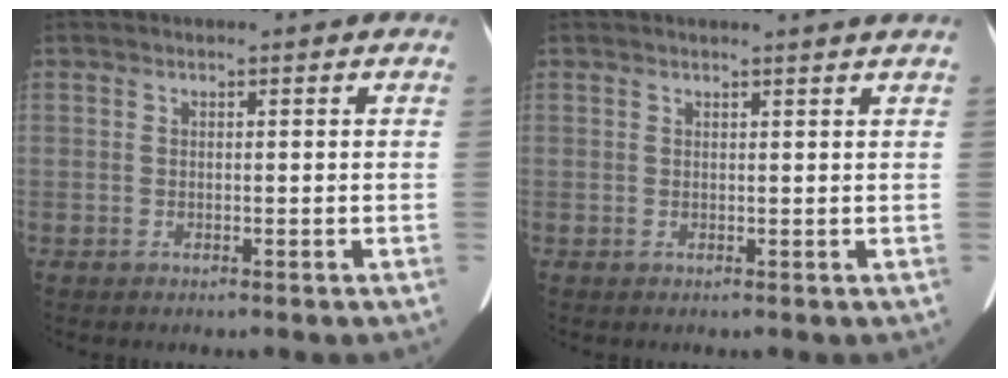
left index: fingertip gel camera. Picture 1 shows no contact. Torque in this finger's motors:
{"motor_torque": [0.31, -0.22, 0.08, 0.03]}